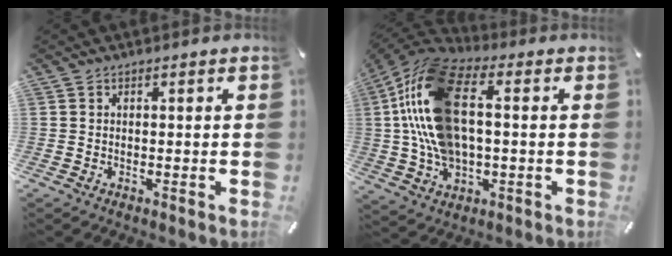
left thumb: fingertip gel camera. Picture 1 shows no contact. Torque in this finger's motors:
{"motor_torque": [0.87, 1.72, 2.77, 0.00, 0.51]}